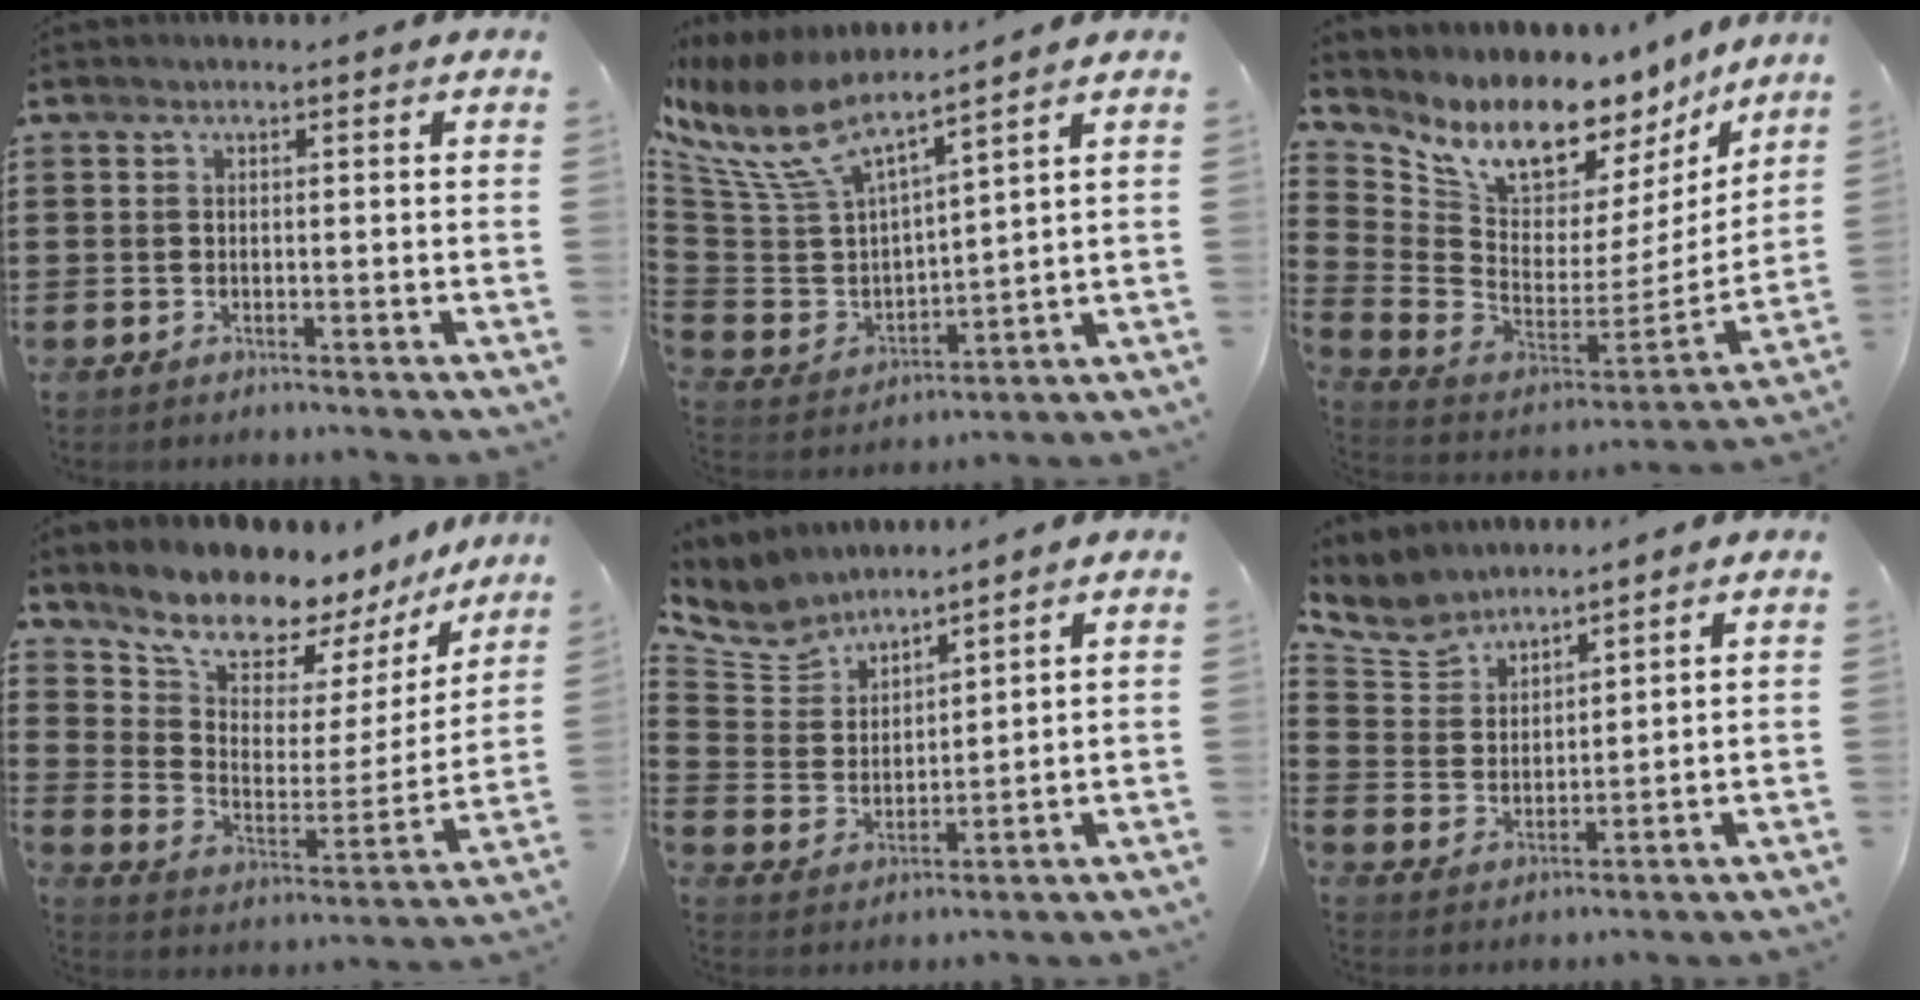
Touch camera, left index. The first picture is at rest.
{"total": 9.8, "force": [7.4, 2.9, 5.7], "torque": [-0.154, -0.051, 0.129]}
{"total": 9.9, "force": [7.9, 4.1, 4.3], "torque": [-0.113, -0.074, 0.138]}
{"total": 10.6, "force": [9.8, 3.0, 2.7], "torque": [-0.078, -0.087, 0.167]}
{"total": 6.3, "force": [5.8, 2.3, 0.8], "torque": [-0.051, -0.031, 0.104]}
{"total": 5.5, "force": [5.1, 1.9, 0.6], "torque": [-0.041, -0.020, 0.092]}